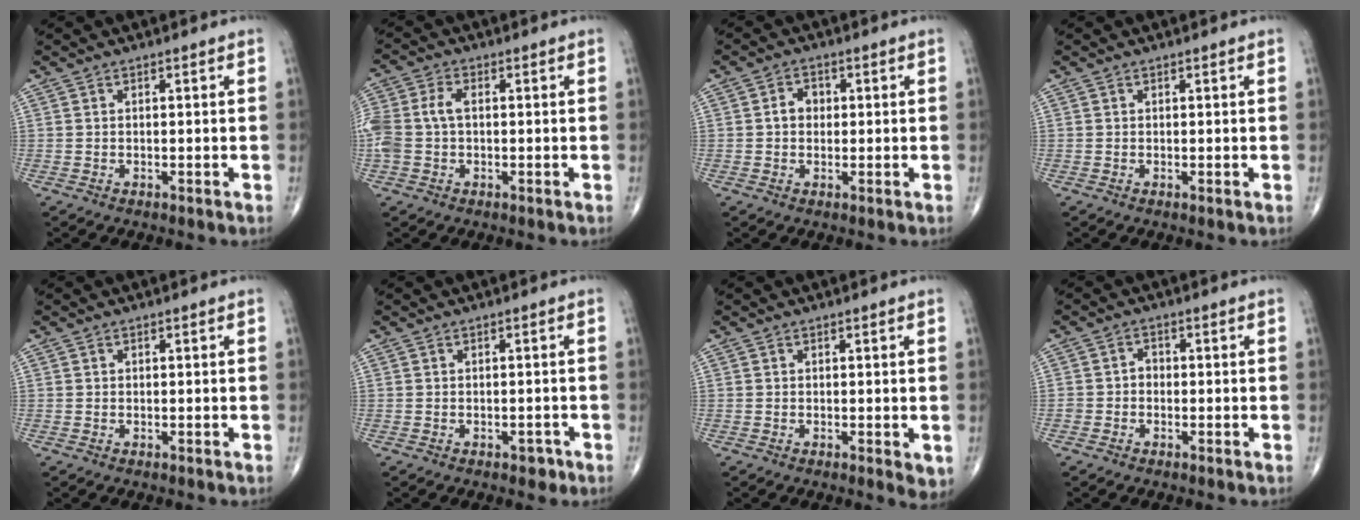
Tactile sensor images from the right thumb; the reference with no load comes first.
{"total": 7.7, "force": [0.1, 5.1, 5.8], "torque": [-0.154, 0.022, 0.002]}
{"total": 3.2, "force": [0.2, 2.6, 1.8], "torque": [-0.017, 0.010, -0.001]}
{"total": 0.0}
{"total": 0.0}
{"total": 1.7, "force": [-0.9, 1.1, 0.9], "torque": [-0.002, 0.003, -0.011]}
{"total": 2.4, "force": [-0.1, 1.0, 2.2], "torque": [-0.025, -0.008, -0.002]}
{"total": 2.1, "force": [-0.6, 1.8, 0.8], "torque": [0.003, 0.010, -0.018]}